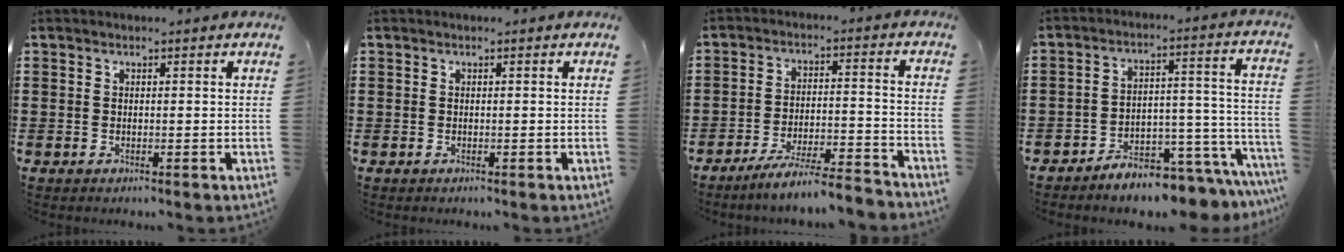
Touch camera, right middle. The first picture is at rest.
{"total": 0.0}
{"total": 6.5, "force": [-5.9, -0.2, 2.5], "torque": [-0.050, -0.008, -0.114]}
{"total": 5.7, "force": [-5.5, 0.8, 1.2], "torque": [-0.020, 0.011, -0.106]}